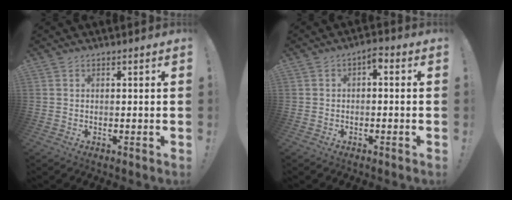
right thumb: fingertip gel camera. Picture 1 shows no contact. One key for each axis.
{"total": 2.4, "fx": -0.6, "fy": 1.5, "fz": 1.8, "tx": -0.025, "ty": 0.006, "tz": -0.014}